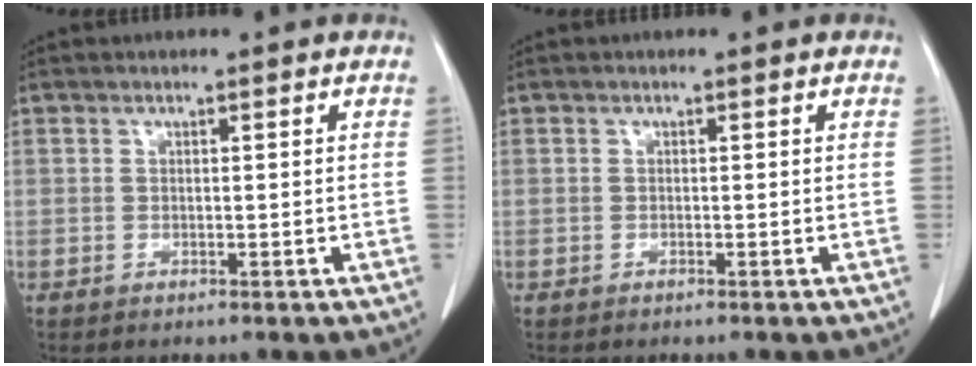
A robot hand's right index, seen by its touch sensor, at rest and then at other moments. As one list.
[{"total": 0.0}]